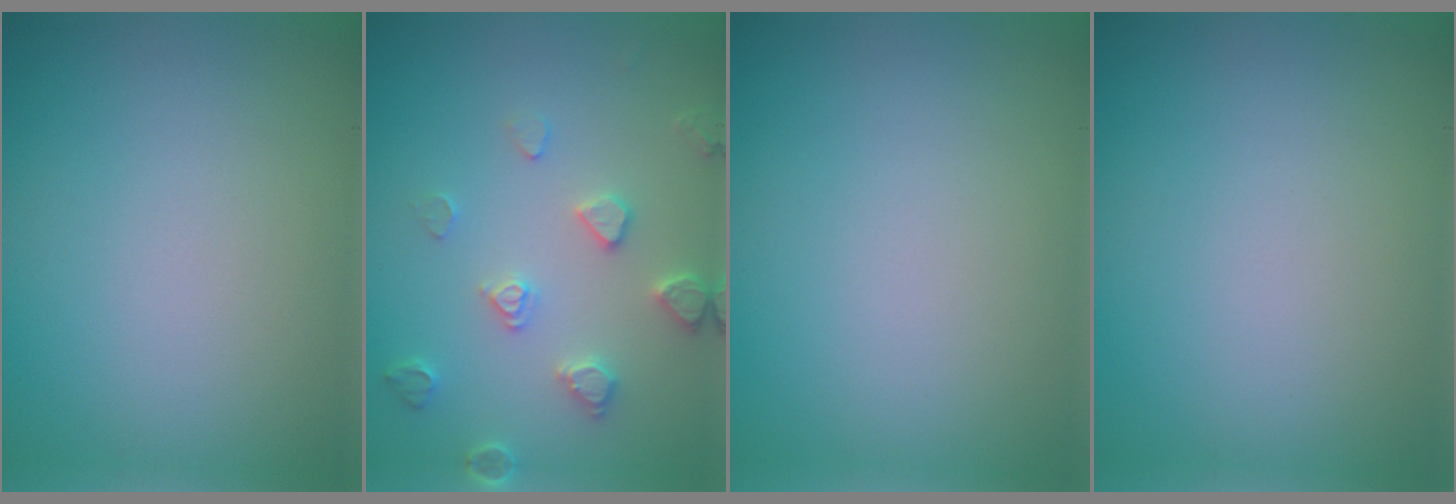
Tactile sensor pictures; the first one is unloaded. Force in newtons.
{"total": 2.9, "press": 2.8, "slide": 0.7}
{"total": 0.0}
{"total": 0.0}